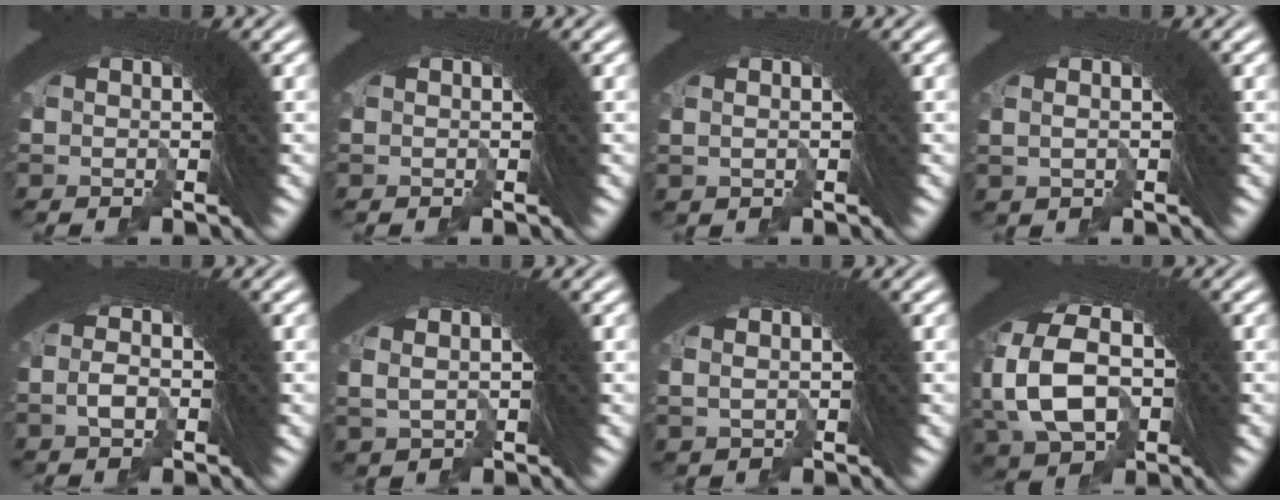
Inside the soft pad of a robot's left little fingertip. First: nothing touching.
{"total": 0.0}
{"total": 0.7, "force": [-0.1, 0.7, -0.1], "torque": [-0.003, 0.007, -0.001]}
{"total": 1.4, "force": [0.1, 1.4, 0.3], "torque": [-0.006, 0.012, -0.002]}
{"total": 2.1, "force": [-1.3, 1.6, 0.5], "torque": [0.009, 0.008, -0.026]}
{"total": 4.3, "force": [0.5, 3.7, 2.1], "torque": [-0.053, 0.012, 0.002]}
{"total": 2.3, "force": [0.4, 2.1, 0.9], "torque": [-0.021, 0.012, 0.003]}
{"total": 10.0, "force": [-1.8, 8.3, 5.4], "torque": [-0.108, -0.017, -0.029]}